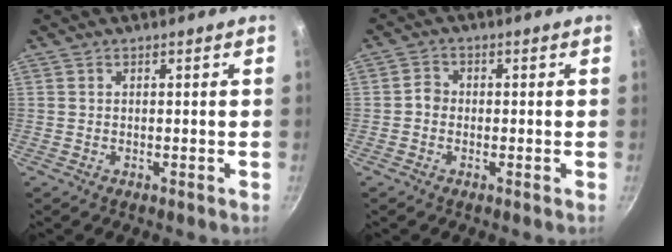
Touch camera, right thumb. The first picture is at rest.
{"total": 2.2, "force": [-0.6, 1.9, 0.9], "torque": [-0.009, 0.013, -0.016]}